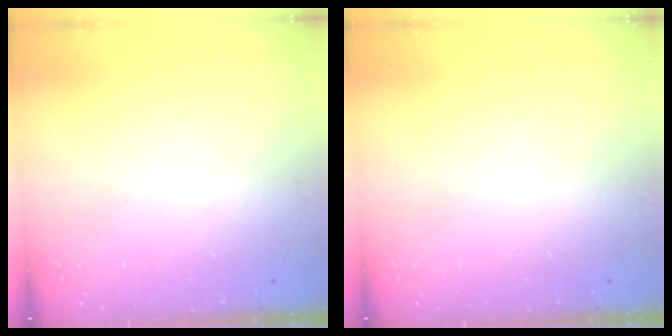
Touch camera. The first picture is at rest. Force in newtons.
{"total": 0.0}